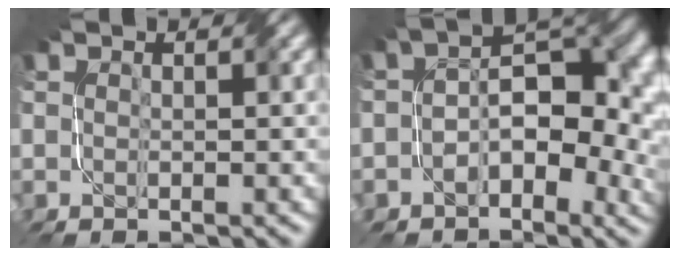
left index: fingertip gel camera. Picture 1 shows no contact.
{"total": 8.1, "force": [-1.4, 4.6, 6.5], "torque": [-0.082, 0.008, -0.027]}